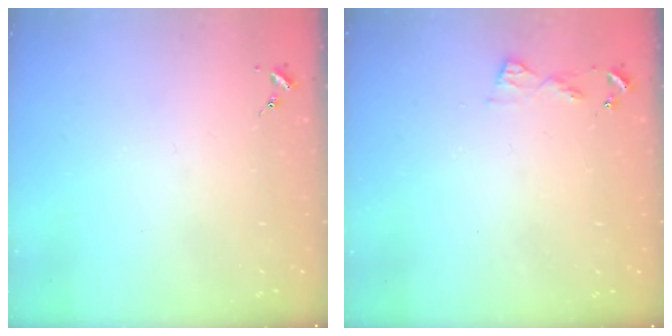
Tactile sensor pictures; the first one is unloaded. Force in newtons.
{"total": 5.1, "press": 5.0, "slide": 0.4}